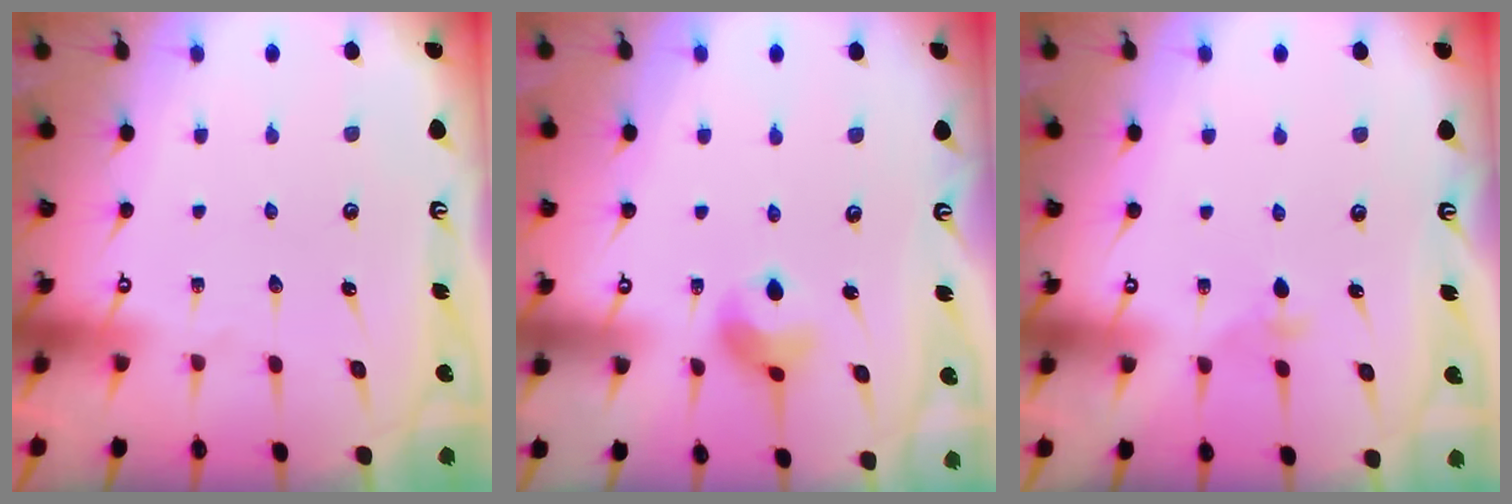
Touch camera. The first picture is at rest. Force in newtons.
{"total": 7.9, "press": 7.9, "slide": 0.4}
{"total": 3.0, "press": 2.9, "slide": 0.5}